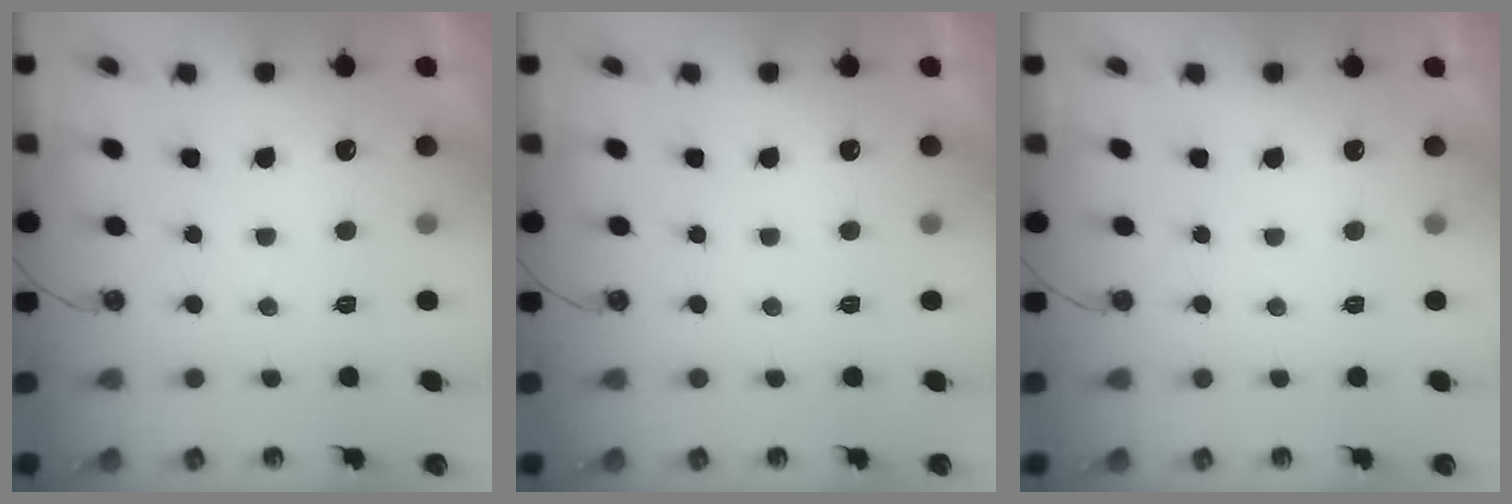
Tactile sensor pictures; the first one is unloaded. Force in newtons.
{"total": 0.0}
{"total": 0.0}